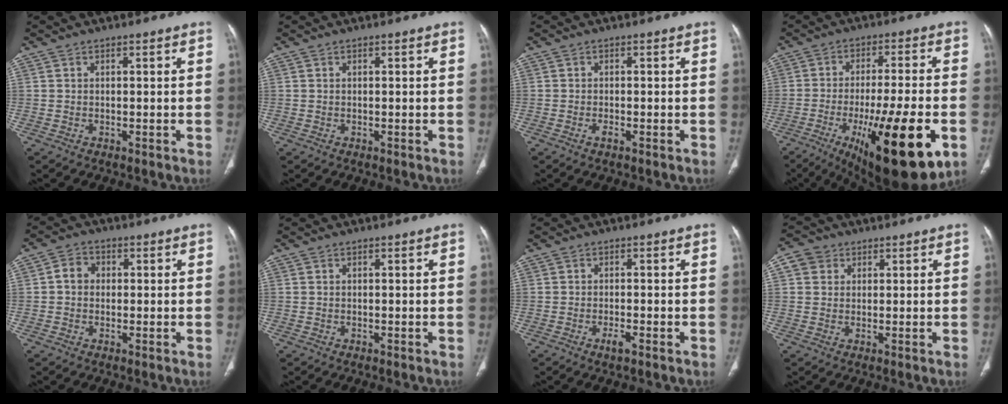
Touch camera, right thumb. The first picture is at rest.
{"total": 0.0}
{"total": 1.1, "force": [-0.6, 0.3, 0.9], "torque": [-0.020, -0.001, -0.013]}
{"total": 23.0, "force": [-8.1, 5.8, 20.8], "torque": [-0.291, -0.005, -0.109]}
{"total": 3.7, "force": [0.1, 3.1, 1.9], "torque": [-0.017, 0.011, -0.005]}
{"total": 0.0}
{"total": 1.9, "force": [-1.1, 0.3, 1.6], "torque": [-0.033, 0.000, -0.022]}
{"total": 4.0, "force": [1.5, 3.5, 1.2], "torque": [-0.009, 0.002, 0.027]}